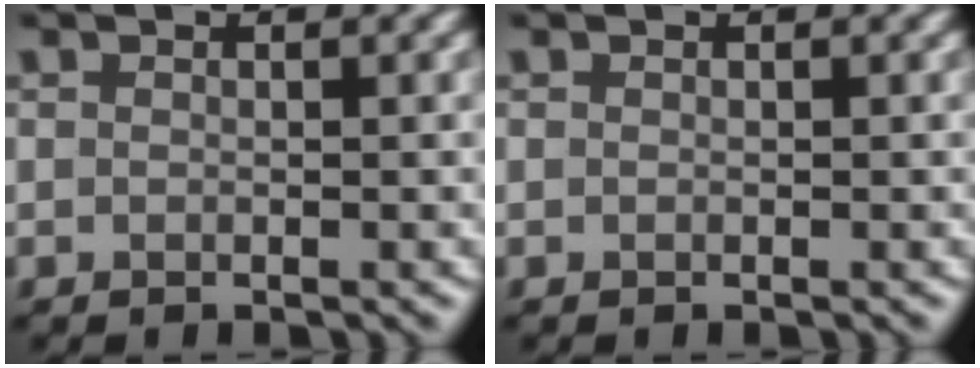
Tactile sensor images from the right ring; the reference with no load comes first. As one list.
[{"total": 0.0}]